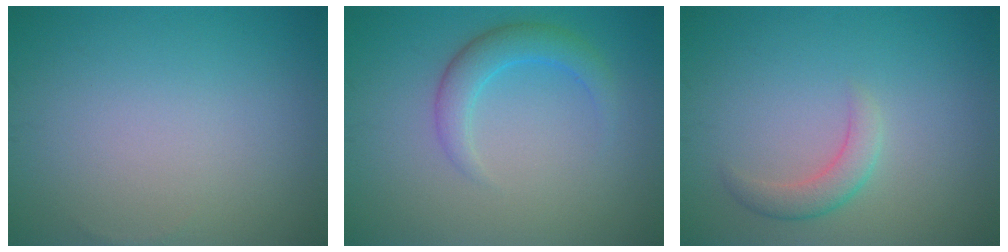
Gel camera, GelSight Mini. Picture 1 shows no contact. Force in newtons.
{"total": 3.0, "press": 3.0, "slide": 0.1}
{"total": 2.2, "press": 2.1, "slide": 0.1}